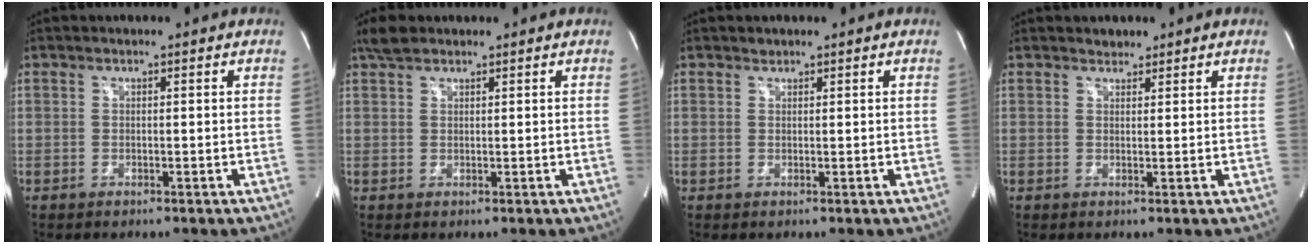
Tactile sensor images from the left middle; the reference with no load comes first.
{"total": 2.6, "force": [2.1, 1.0, 1.0], "torque": [-0.028, 0.011, 0.041]}
{"total": 0.6, "force": [0.6, 0.2, 0.0], "torque": [-0.003, -0.004, 0.008]}
{"total": 1.4, "force": [1.2, 0.6, 0.1], "torque": [-0.006, -0.001, 0.018]}